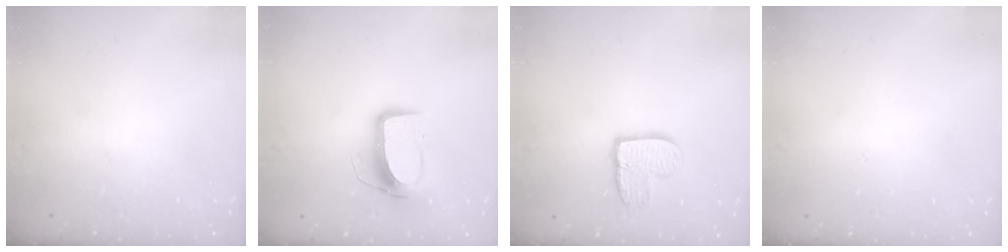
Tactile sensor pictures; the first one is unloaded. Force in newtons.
{"total": 10.0, "press": 10.0, "slide": 0.3}
{"total": 9.2, "press": 9.2, "slide": 0.2}
{"total": 0.0}